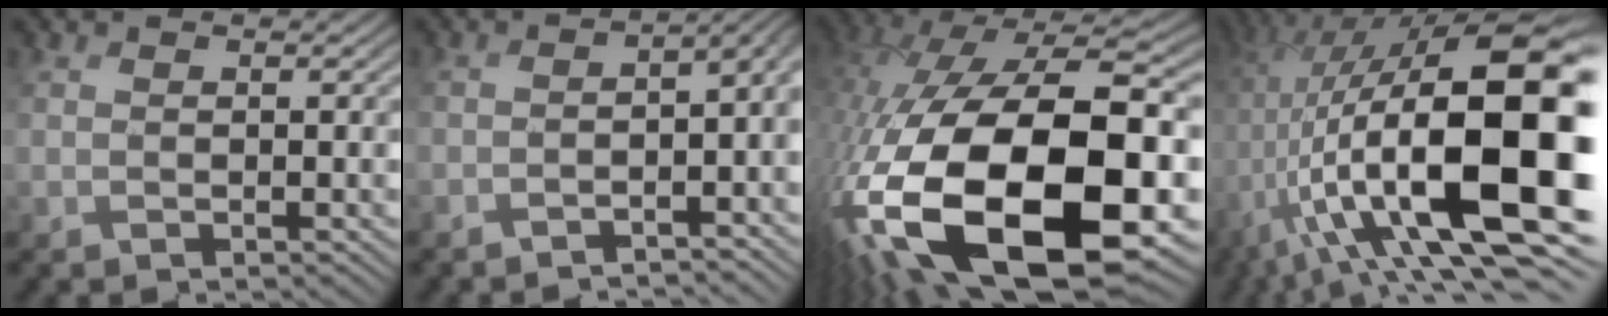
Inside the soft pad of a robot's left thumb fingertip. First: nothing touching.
{"total": 5.4, "force": [-2.4, 1.3, 4.6], "torque": [-0.049, -0.007, -0.040]}
{"total": 21.5, "force": [-7.0, 11.1, 17.0], "torque": [-0.387, -0.071, -0.088]}
{"total": 19.7, "force": [-2.4, 8.3, 17.7], "torque": [-0.323, -0.009, -0.043]}